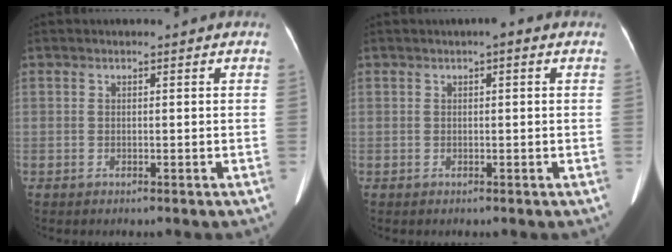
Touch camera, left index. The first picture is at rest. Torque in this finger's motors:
{"motor_torque": [0.21, -0.21, 0.00, 0.00]}